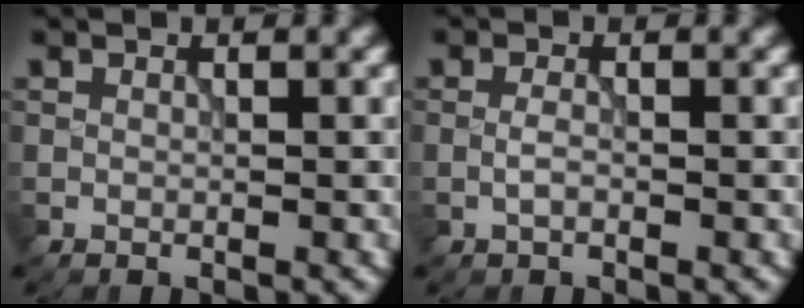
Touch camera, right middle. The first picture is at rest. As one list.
[{"total": 1.1, "force": [-0.4, 0.4, 0.9], "torque": [-0.022, 0.001, -0.010]}]